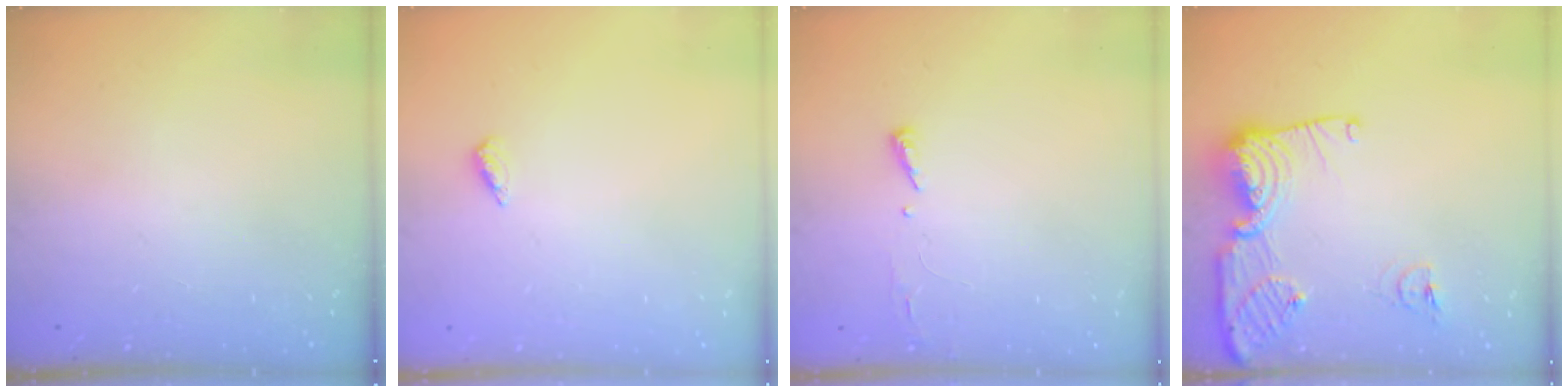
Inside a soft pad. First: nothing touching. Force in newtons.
{"total": 2.6, "press": 2.2, "slide": 1.3}
{"total": 2.9, "press": 2.9, "slide": 0.4}
{"total": 13.9, "press": 13.8, "slide": 1.5}